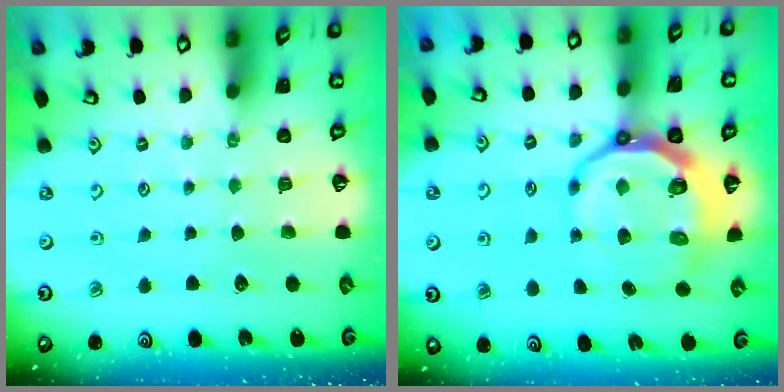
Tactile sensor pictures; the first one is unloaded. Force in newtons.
{"total": 11.5, "press": 10.7, "slide": 4.2}